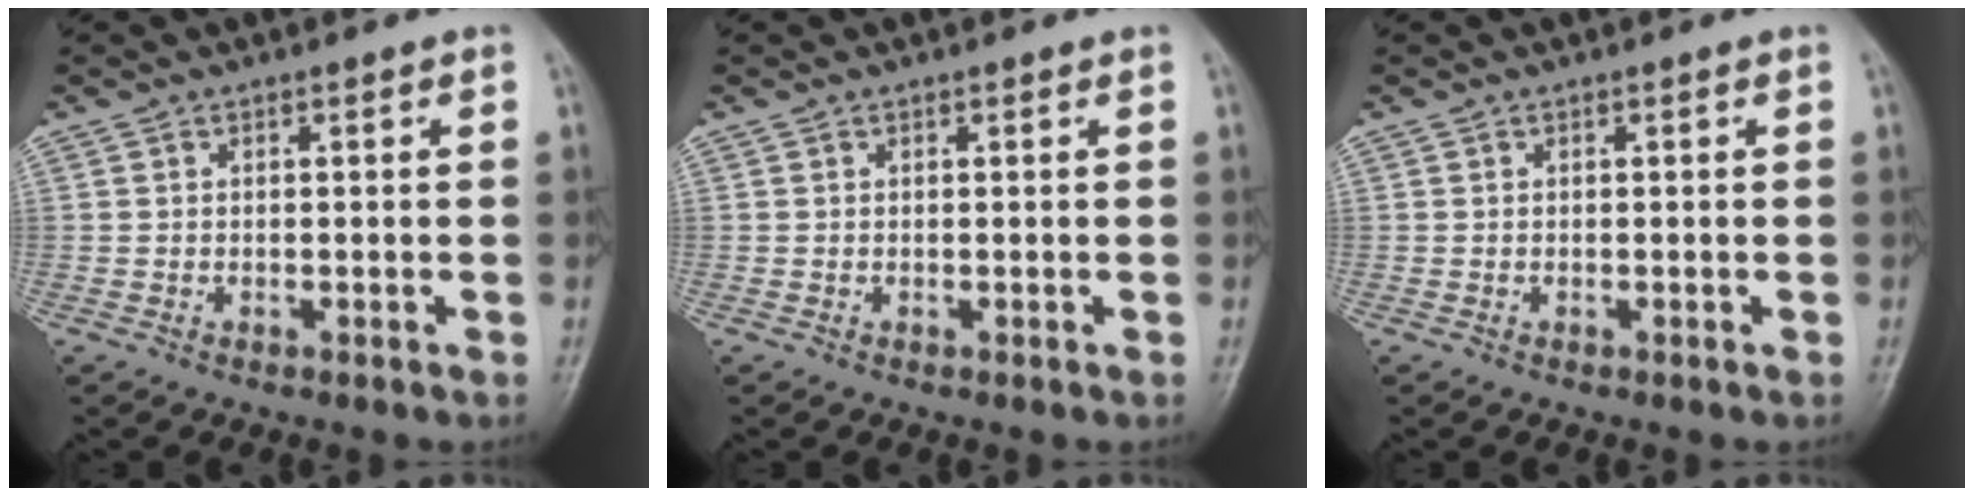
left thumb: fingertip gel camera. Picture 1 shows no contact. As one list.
[{"total": 0.0}, {"total": 0.0}]